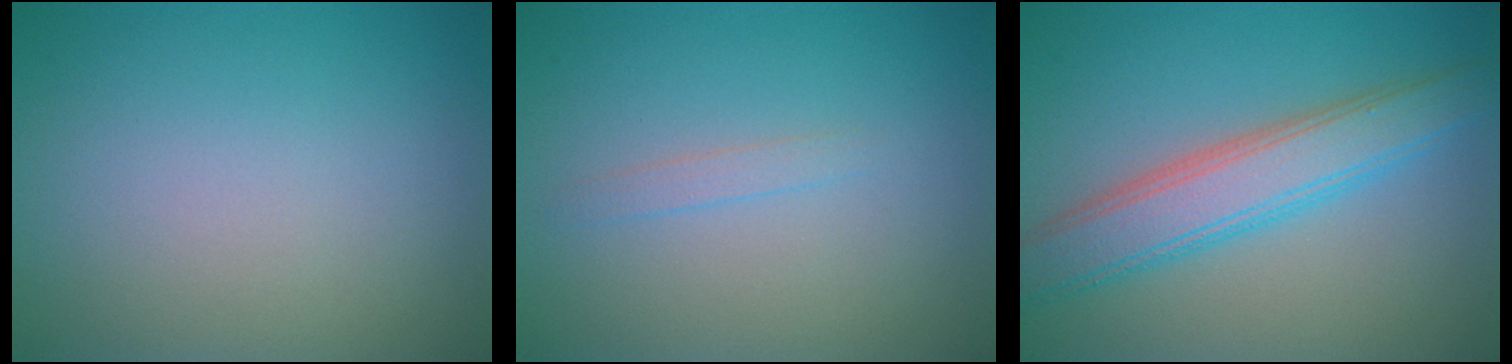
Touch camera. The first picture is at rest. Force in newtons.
{"total": 0.8, "press": 0.8, "slide": 0.1}
{"total": 5.6, "press": 5.6, "slide": 0.3}